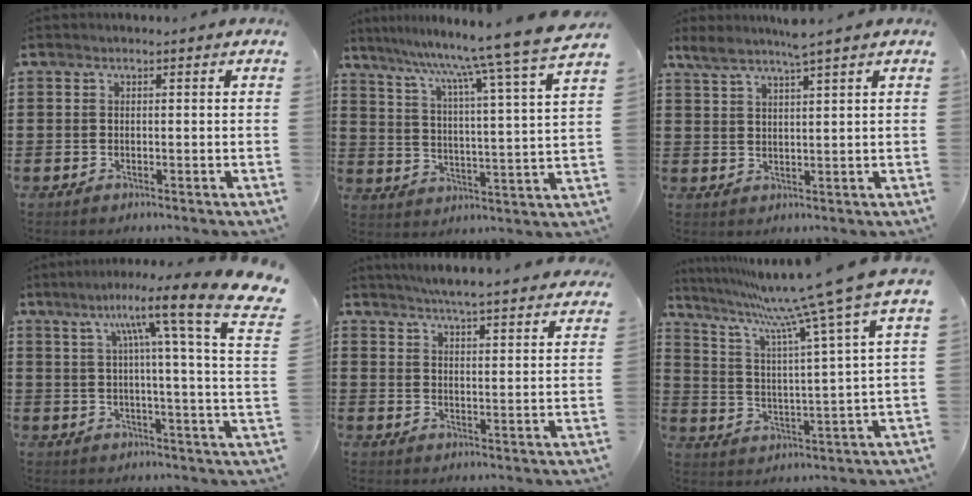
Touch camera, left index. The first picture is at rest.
{"total": 9.1, "force": [7.9, -2.2, 3.9], "torque": [-0.092, -0.070, 0.118]}
{"total": 4.0, "force": [3.3, -0.6, 2.2], "torque": [-0.053, -0.009, 0.057]}
{"total": 12.9, "force": [7.2, 0.2, 10.7], "torque": [-0.191, -0.046, 0.093]}
{"total": 5.1, "force": [5.0, -0.4, 1.0], "torque": [-0.040, -0.027, 0.087]}
{"total": 10.9, "force": [9.4, -1.2, 5.3], "torque": [-0.126, -0.072, 0.146]}